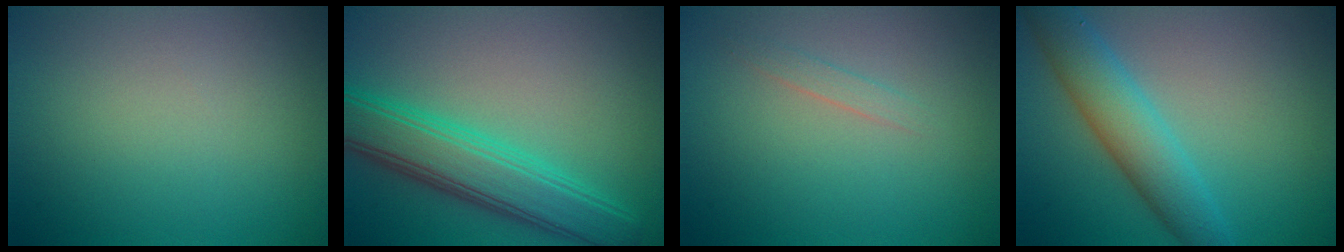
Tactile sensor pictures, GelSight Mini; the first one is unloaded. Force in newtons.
{"total": 6.6, "press": 6.6, "slide": 0.2}
{"total": 0.9, "press": 0.9, "slide": 0.1}
{"total": 5.4, "press": 5.3, "slide": 0.1}